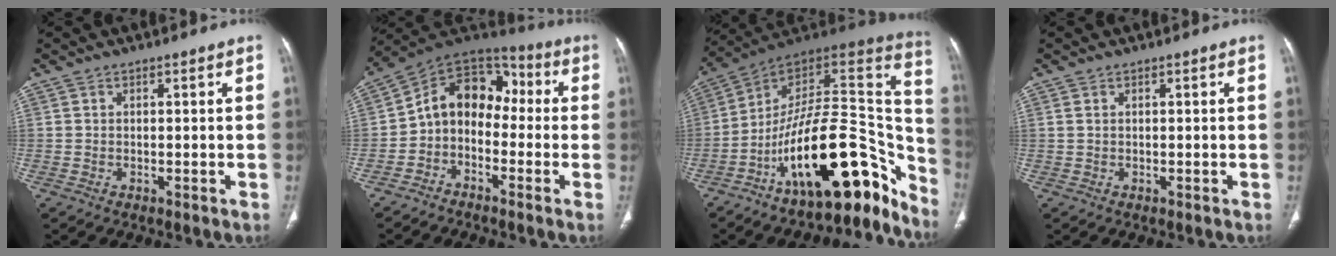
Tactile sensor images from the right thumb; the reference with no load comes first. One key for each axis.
{"total": 11.8, "fx": -2.1, "fy": 8.9, "fz": 7.5, "tx": -0.092, "ty": 0.071, "tz": -0.056}
{"total": 26.3, "fx": -15.4, "fy": 10.5, "fz": 18.5, "tx": -0.178, "ty": 0.129, "tz": -0.242}
{"total": 0.7, "fx": 0.2, "fy": 0.4, "fz": 0.5, "tx": -0.013, "ty": 0.006, "tz": 0.006}